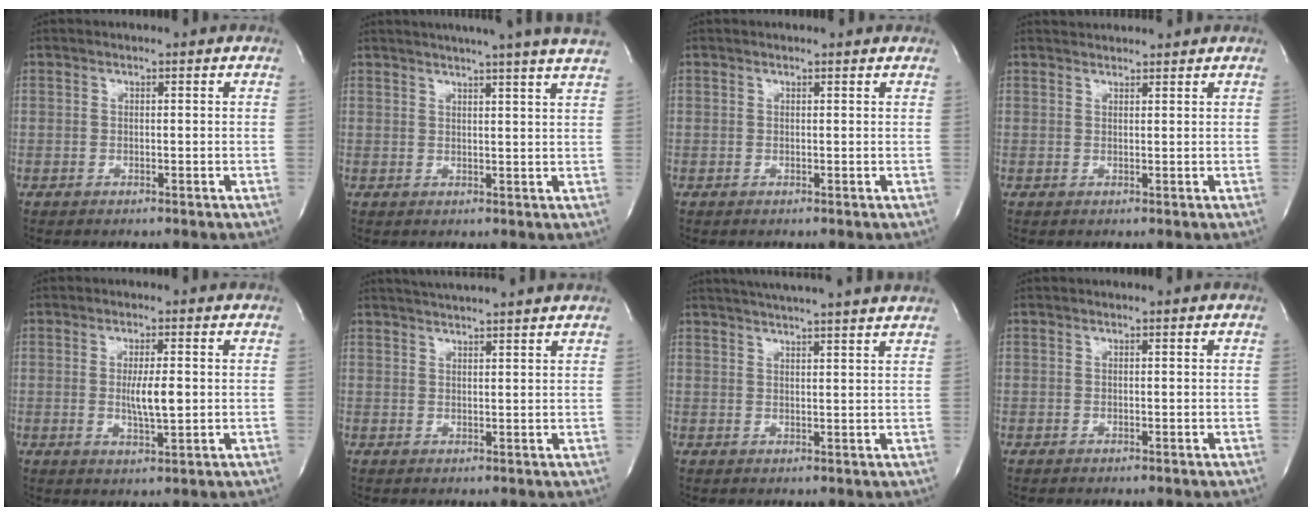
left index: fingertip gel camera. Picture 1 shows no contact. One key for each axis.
{"total": 15.7, "fx": 13.8, "fy": -1.1, "fz": 7.5, "tx": -0.122, "ty": -0.010, "tz": 0.162}
{"total": 1.8, "fx": 1.8, "fy": 0.4, "fz": 0.3, "tx": -0.014, "ty": 0.006, "tz": 0.014}
{"total": 3.4, "fx": 3.4, "fy": 0.4, "fz": 0.2, "tx": -0.010, "ty": 0.027, "tz": 0.050}
{"total": 4.7, "fx": 0.1, "fy": 0.8, "fz": 4.6, "tx": -0.083, "ty": -0.006, "tz": 0.003}
{"total": 9.1, "fx": 8.5, "fy": -0.5, "fz": 3.4, "tx": -0.060, "ty": 0.026, "tz": 0.111}
{"total": 15.9, "fx": 14.4, "fy": -0.3, "fz": 6.7, "tx": -0.116, "ty": 0.008, "tz": 0.186}
{"total": 0.0}